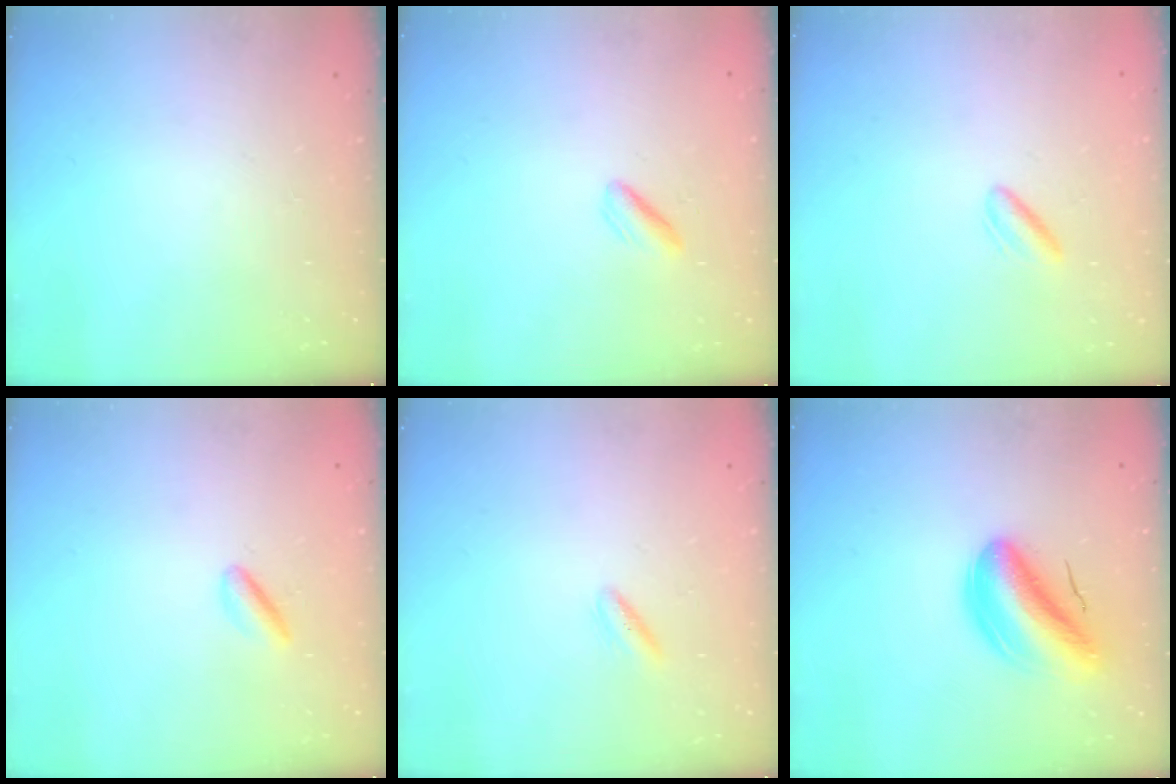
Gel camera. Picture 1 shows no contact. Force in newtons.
{"total": 2.2, "press": 2.1, "slide": 0.6}
{"total": 2.9, "press": 2.6, "slide": 1.3}
{"total": 2.9, "press": 2.8, "slide": 1.1}
{"total": 2.1, "press": 1.9, "slide": 1.0}
{"total": 10.9, "press": 10.4, "slide": 3.4}